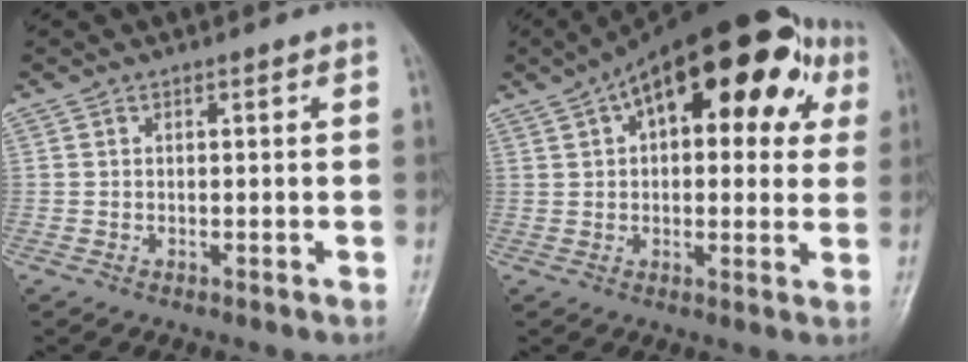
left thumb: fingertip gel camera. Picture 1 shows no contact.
{"total": 21.8, "force": [8.2, 10.5, 17.2], "torque": [-0.219, 0.038, 0.114]}